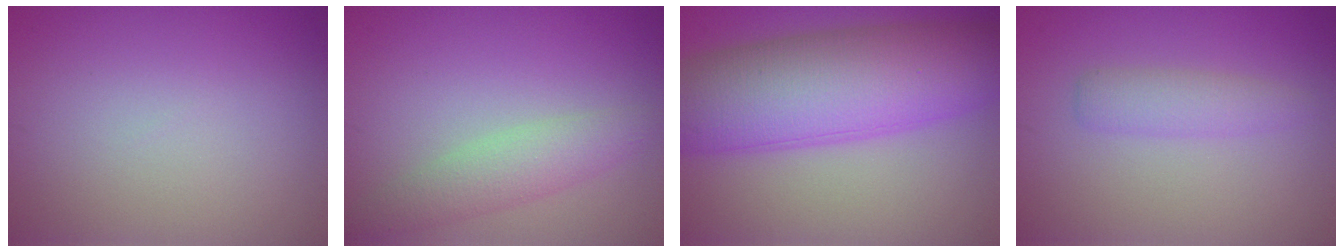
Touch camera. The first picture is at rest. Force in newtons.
{"total": 3.1, "press": 3.1, "slide": 0.2}
{"total": 11.9, "press": 11.9, "slide": 0.0}
{"total": 2.1, "press": 2.1, "slide": 0.1}